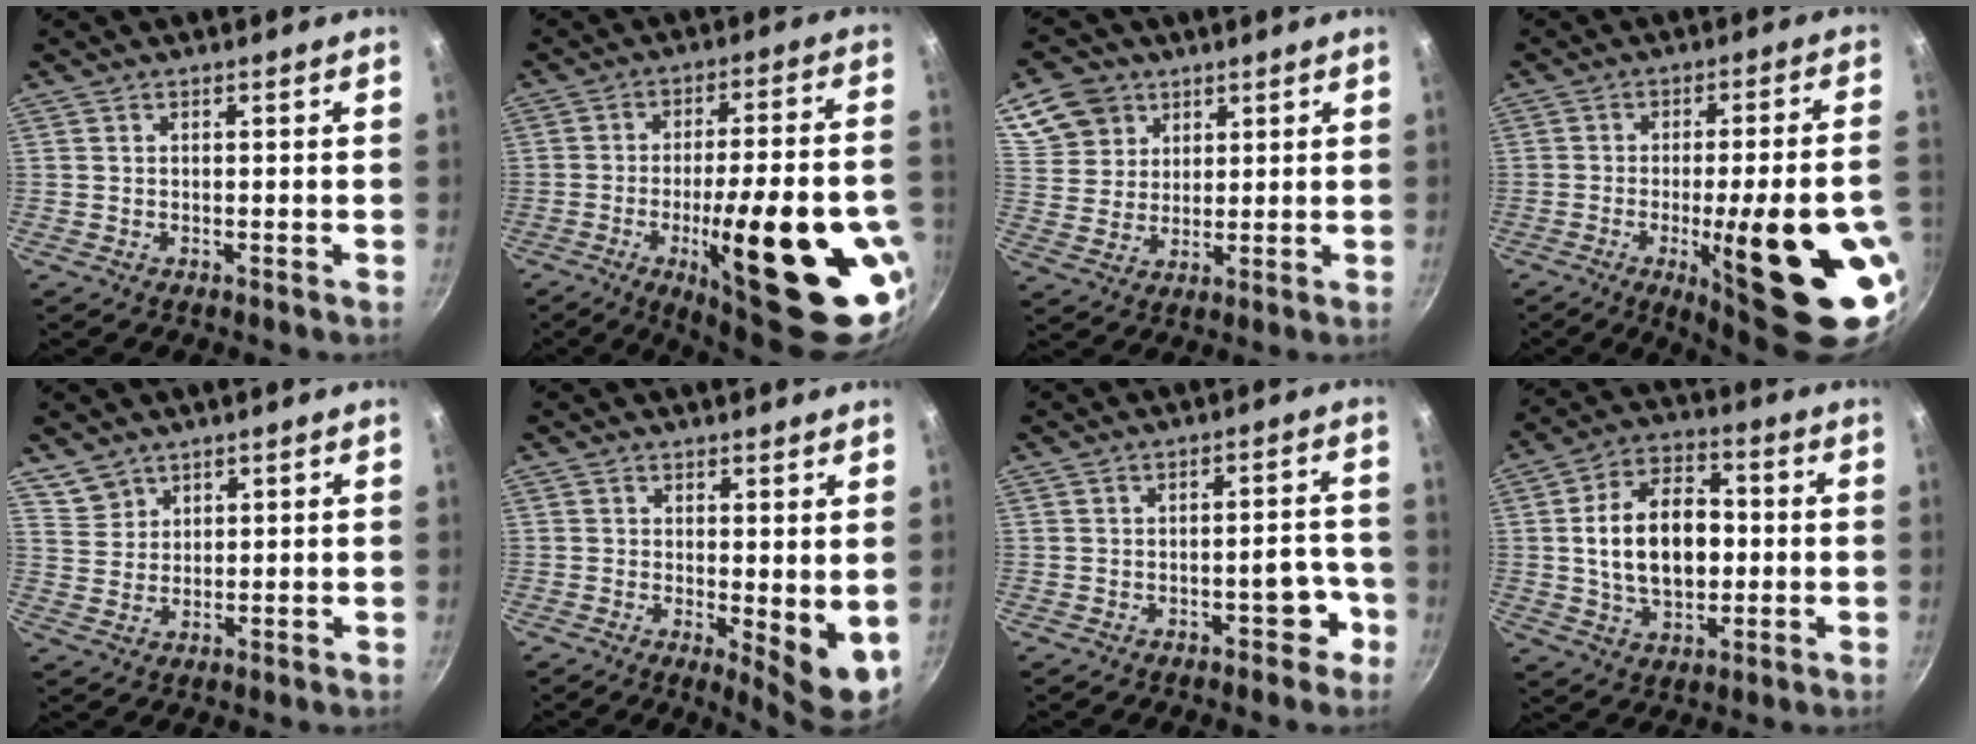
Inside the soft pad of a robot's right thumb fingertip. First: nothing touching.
{"total": 28.4, "force": [-9.7, 8.3, 25.4], "torque": [-0.311, 0.021, -0.127]}
{"total": 9.5, "force": [5.1, 7.5, 2.7], "torque": [-0.028, -0.004, 0.100]}
{"total": 23.4, "force": [-7.1, 5.1, 21.7], "torque": [-0.272, 0.015, -0.083]}
{"total": 4.2, "force": [3.2, 2.7, 0.3], "torque": [0.011, 0.000, 0.067]}
{"total": 6.9, "force": [0.4, 2.6, 6.3], "torque": [-0.079, -0.017, 0.012]}
{"total": 5.3, "force": [-2.6, 2.6, 3.9], "torque": [-0.016, 0.034, -0.029]}
{"total": 16.0, "force": [0.4, 10.4, 12.2], "torque": [-0.174, 0.019, 0.003]}